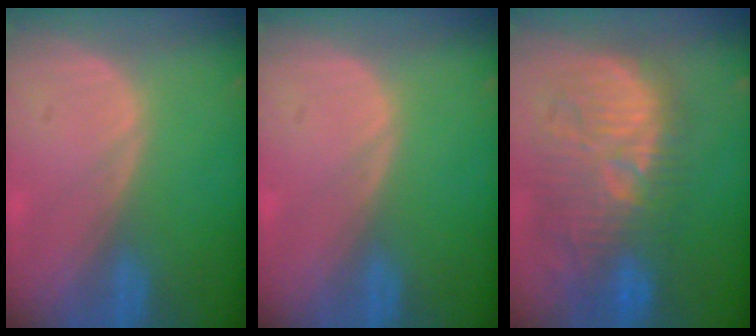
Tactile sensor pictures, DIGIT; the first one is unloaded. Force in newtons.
{"total": 0.0}
{"total": 12.2, "press": 11.7, "slide": 3.6}